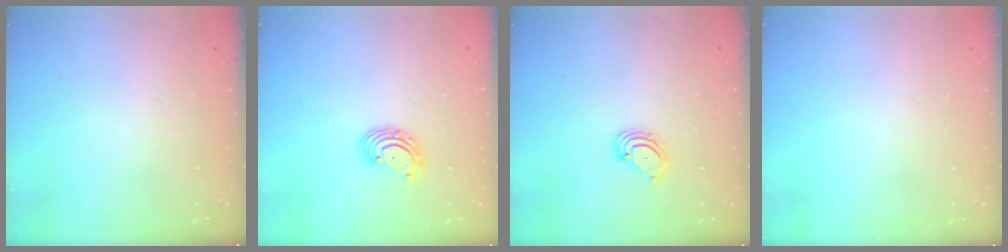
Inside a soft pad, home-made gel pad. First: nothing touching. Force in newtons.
{"total": 2.8, "press": 2.8, "slide": 0.2}
{"total": 3.2, "press": 3.2, "slide": 0.3}
{"total": 0.0}